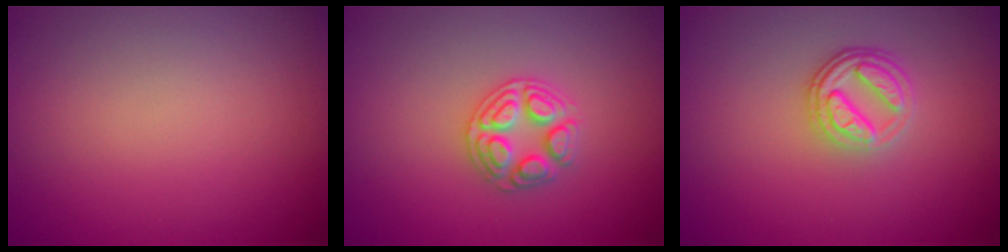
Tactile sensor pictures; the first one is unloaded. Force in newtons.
{"total": 2.9, "press": 2.8, "slide": 0.4}
{"total": 3.6, "press": 2.7, "slide": 2.4}